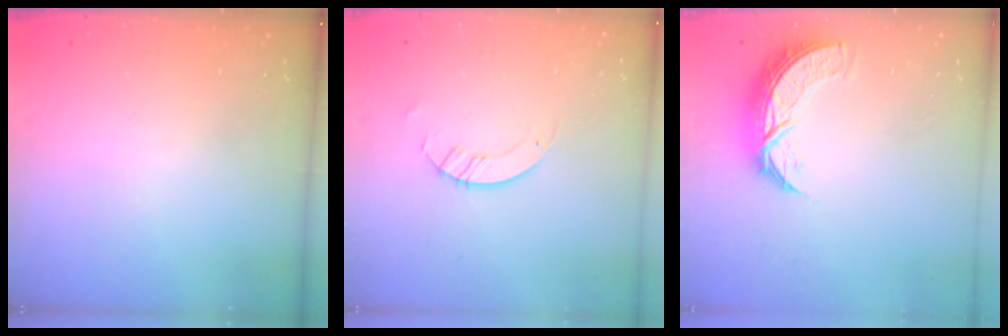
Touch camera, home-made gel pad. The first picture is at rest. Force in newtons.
{"total": 2.9, "press": 2.9, "slide": 0.3}
{"total": 9.2, "press": 9.2, "slide": 0.6}